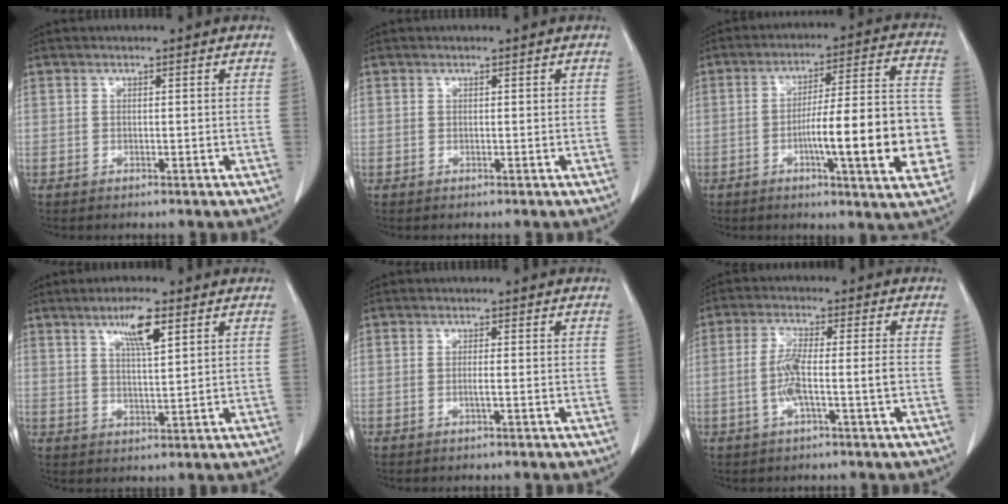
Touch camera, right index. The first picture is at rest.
{"total": 0.0}
{"total": 17.6, "force": [-4.1, 1.9, 17.0], "torque": [-0.218, 0.018, -0.055]}
{"total": 6.0, "force": [3.3, 0.7, 4.9], "torque": [-0.089, 0.000, 0.057]}
{"total": 1.2, "force": [-0.3, -0.1, 1.1], "torque": [-0.023, -0.002, -0.006]}
{"total": 6.0, "force": [-1.4, 0.2, 5.8], "torque": [-0.119, 0.005, -0.026]}